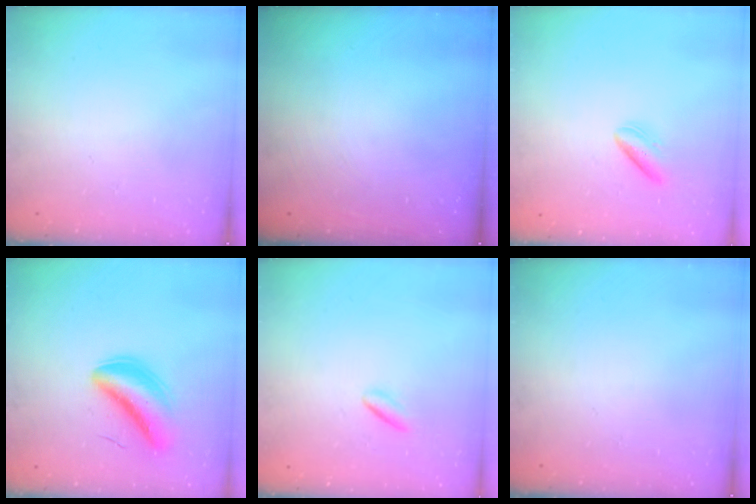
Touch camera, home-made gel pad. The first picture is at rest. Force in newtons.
{"total": 0.0}
{"total": 4.6, "press": 4.2, "slide": 1.7}
{"total": 6.2, "press": 6.0, "slide": 1.5}
{"total": 1.7, "press": 1.5, "slide": 0.7}
{"total": 0.0}